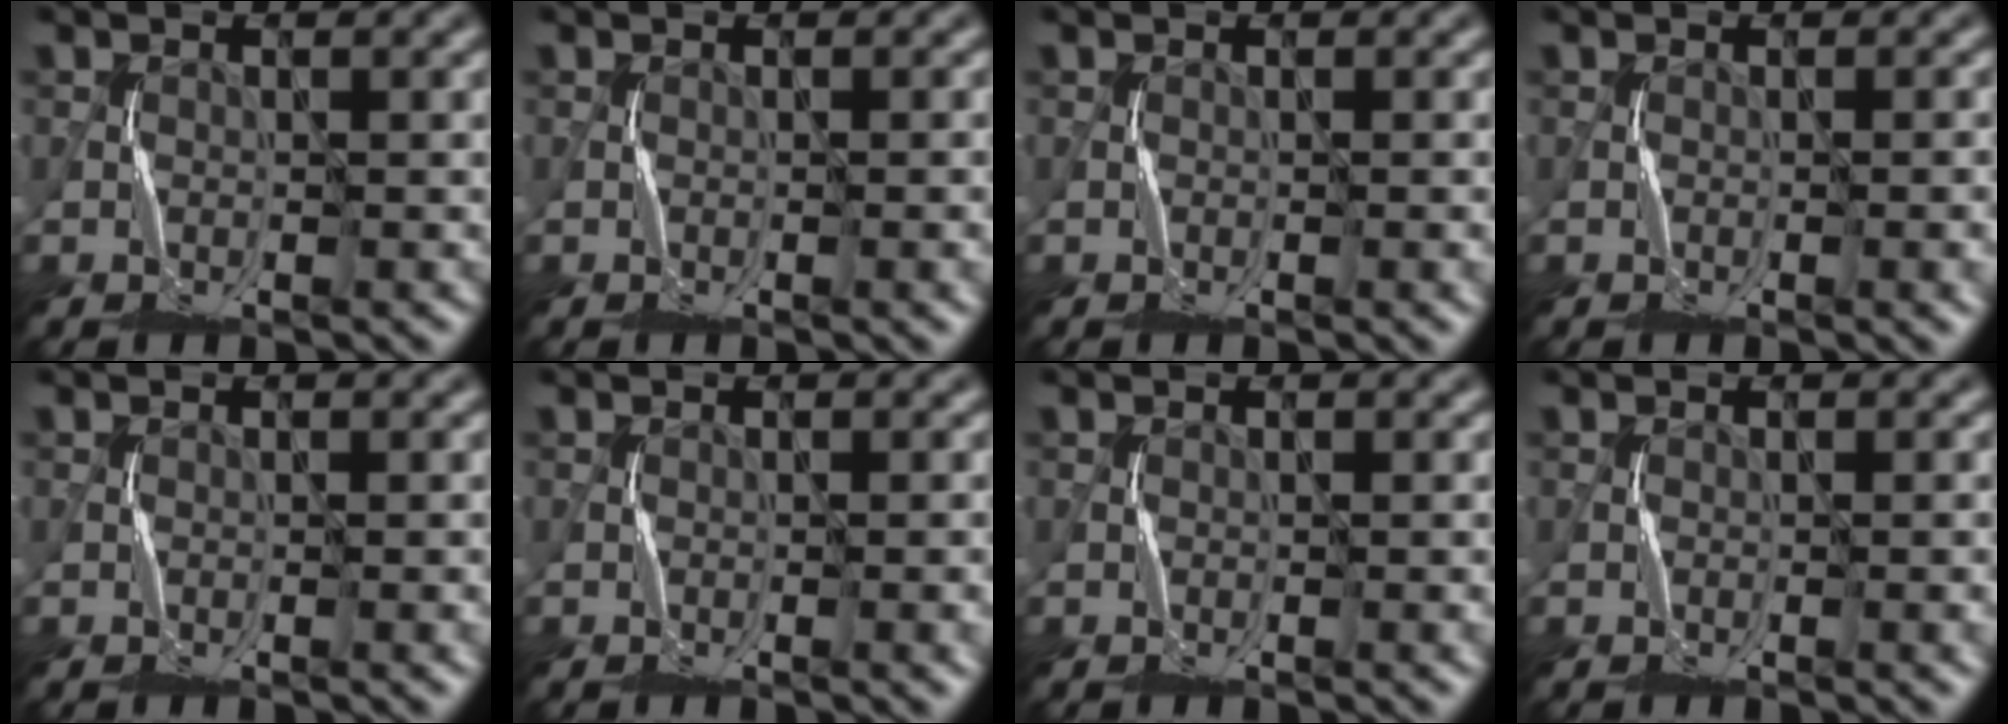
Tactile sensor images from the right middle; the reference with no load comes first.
{"total": 1.6, "force": [-0.3, 0.4, 1.5], "torque": [-0.013, 0.004, 0.000]}
{"total": 0.9, "force": [-0.2, 0.1, 0.8], "torque": [-0.008, 0.003, 0.000]}
{"total": 2.6, "force": [-0.5, 0.8, 2.5], "torque": [-0.017, 0.006, -0.001]}
{"total": 1.2, "force": [-0.2, 0.2, 1.2], "torque": [-0.012, 0.003, 0.000]}
{"total": 2.4, "force": [-0.5, 0.7, 2.3], "torque": [-0.017, 0.005, -0.002]}
{"total": 0.9, "force": [-0.2, 0.1, 0.9], "torque": [-0.008, 0.003, 0.001]}
{"total": 1.9, "force": [-0.3, 0.5, 1.8], "torque": [-0.013, 0.006, 0.000]}